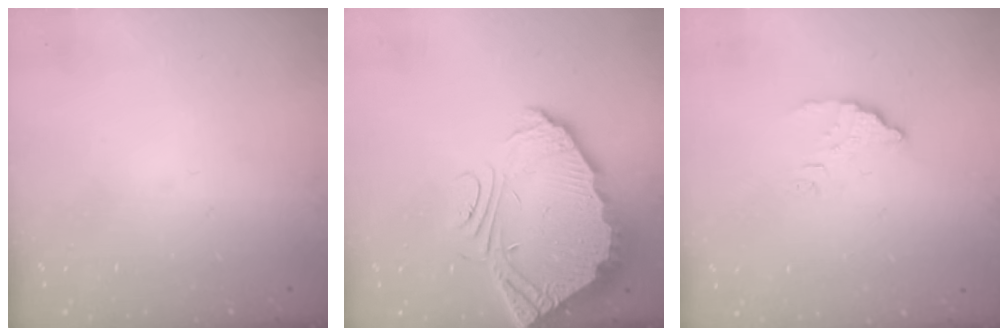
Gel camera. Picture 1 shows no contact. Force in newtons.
{"total": 5.8, "press": 5.8, "slide": 0.5}
{"total": 3.3, "press": 3.3, "slide": 0.4}